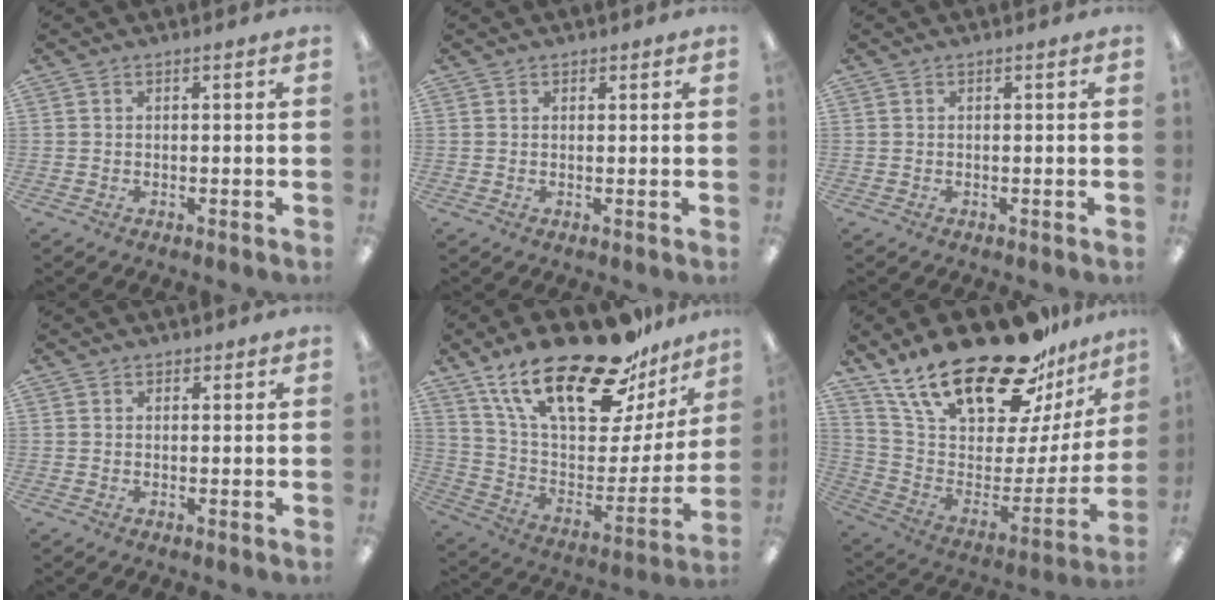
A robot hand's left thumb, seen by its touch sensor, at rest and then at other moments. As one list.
[{"total": 0.9, "force": [0.7, 0.5, 0.0], "torque": [0.008, -0.002, 0.012]}, {"total": 0.0}, {"total": 1.1, "force": [0.9, 0.7, 0.1], "torque": [0.006, -0.002, 0.015]}, {"total": 26.8, "force": [19.7, 9.2, 15.7], "torque": [-0.261, -0.127, 0.338]}, {"total": 27.6, "force": [20.4, 9.7, 15.9], "torque": [-0.280, -0.141, 0.363]}]